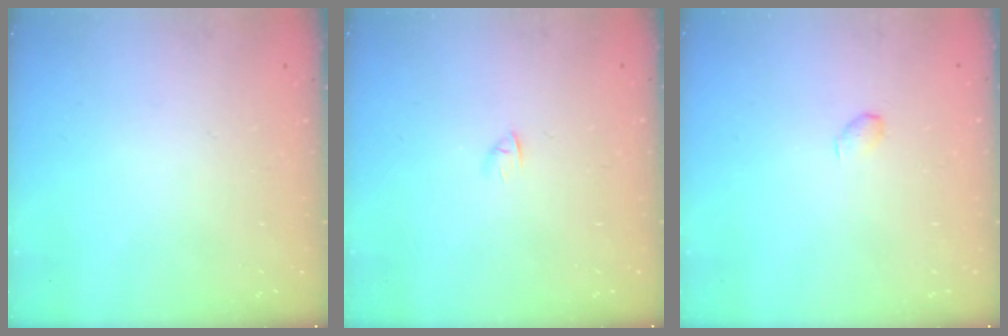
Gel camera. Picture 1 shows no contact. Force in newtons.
{"total": 2.4, "press": 2.3, "slide": 0.7}
{"total": 3.1, "press": 3.0, "slide": 0.4}